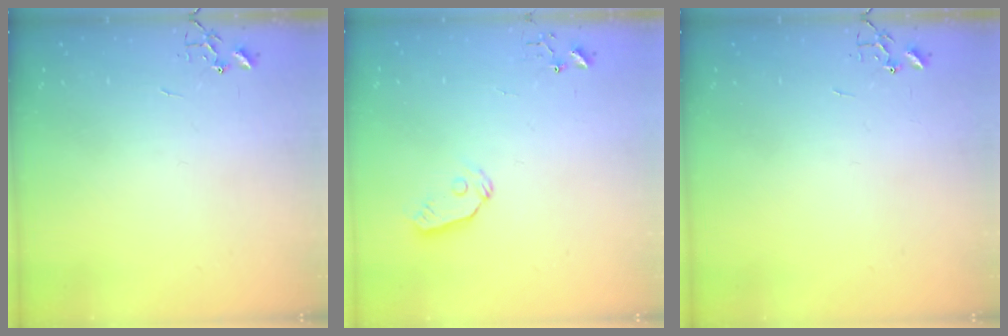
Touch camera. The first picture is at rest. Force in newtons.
{"total": 6.5, "press": 6.5, "slide": 0.2}
{"total": 0.0}